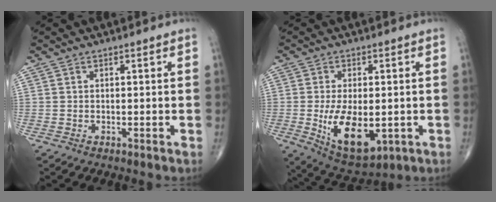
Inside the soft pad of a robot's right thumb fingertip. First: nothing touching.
{"total": 12.7, "force": [-2.2, 6.6, 10.6], "torque": [-0.171, -0.015, -0.018]}